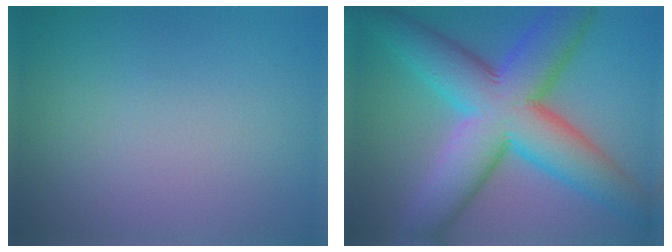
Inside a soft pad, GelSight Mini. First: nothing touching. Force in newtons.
{"total": 12.7, "press": 12.7, "slide": 0.1}